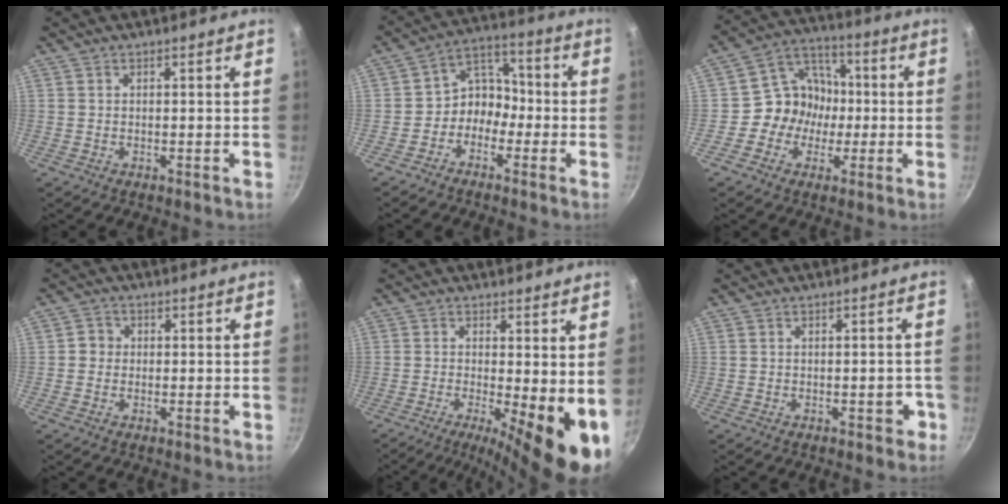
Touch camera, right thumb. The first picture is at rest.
{"total": 7.4, "force": [-2.8, 5.9, 3.3], "torque": [-0.014, 0.050, -0.069]}
{"total": 10.7, "force": [-1.6, 9.7, 4.2], "torque": [-0.022, 0.036, -0.046]}
{"total": 2.3, "force": [-0.2, 2.2, 0.7], "torque": [0.004, 0.006, -0.010]}
{"total": 12.0, "force": [-1.8, 3.6, 11.3], "torque": [-0.142, -0.011, -0.023]}
{"total": 2.8, "force": [-1.2, 1.3, 2.2], "torque": [-0.013, 0.008, -0.016]}